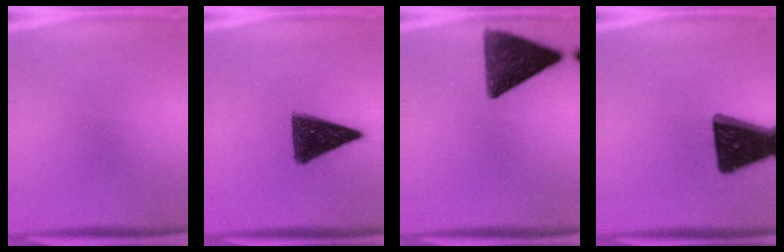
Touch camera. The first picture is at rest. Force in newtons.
{"total": 12.4}
{"total": 12.2}
{"total": 18.4}